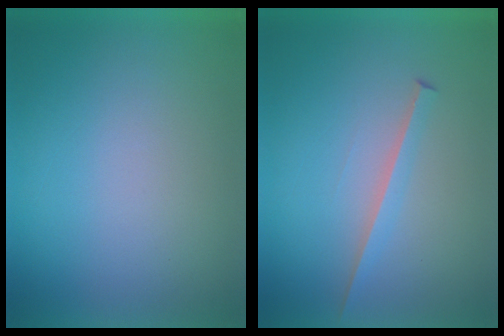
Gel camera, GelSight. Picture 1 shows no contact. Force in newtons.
{"total": 1.8}